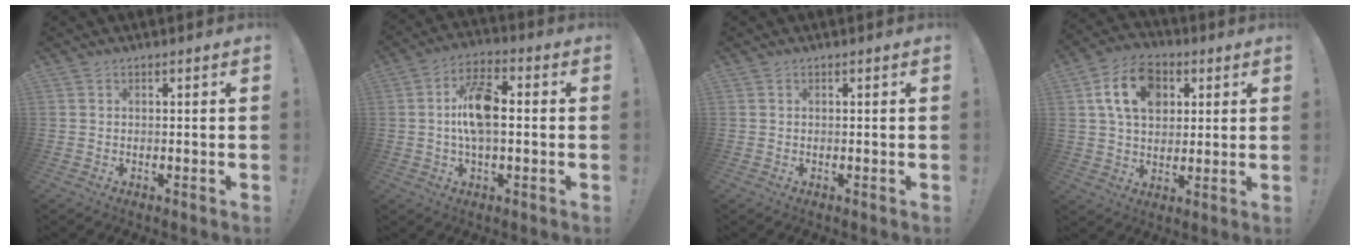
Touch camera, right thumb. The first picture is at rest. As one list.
[{"total": 12.2, "force": [0.2, 5.9, 10.6], "torque": [-0.181, 0.010, 0.000]}, {"total": 0.0}, {"total": 14.6, "force": [5.2, 10.4, 8.8], "torque": [-0.146, 0.003, 0.102]}]